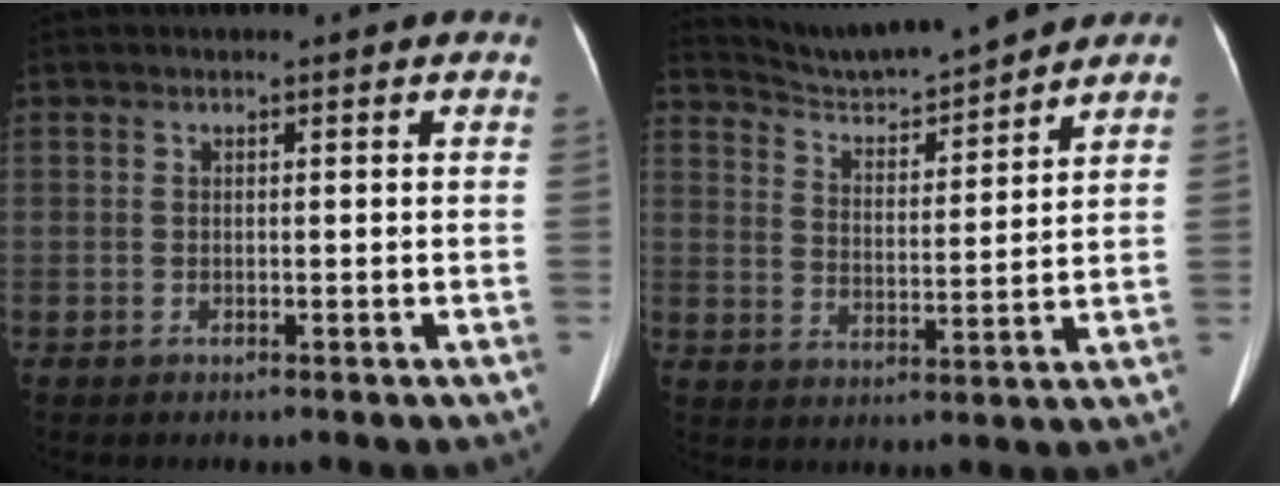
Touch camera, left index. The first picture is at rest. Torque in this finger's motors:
{"motor_torque": [0.16, -1.50, -0.03, 0.05]}